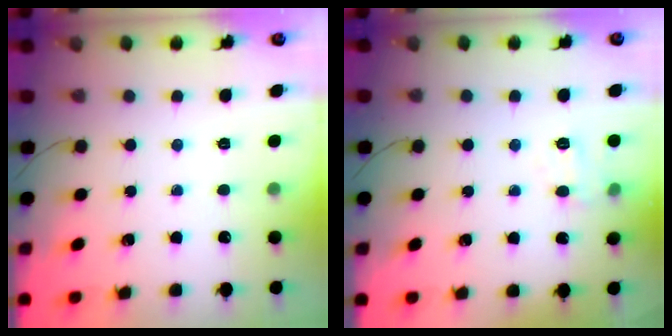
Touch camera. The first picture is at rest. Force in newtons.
{"total": 5.9, "press": 5.8, "slide": 1.1}